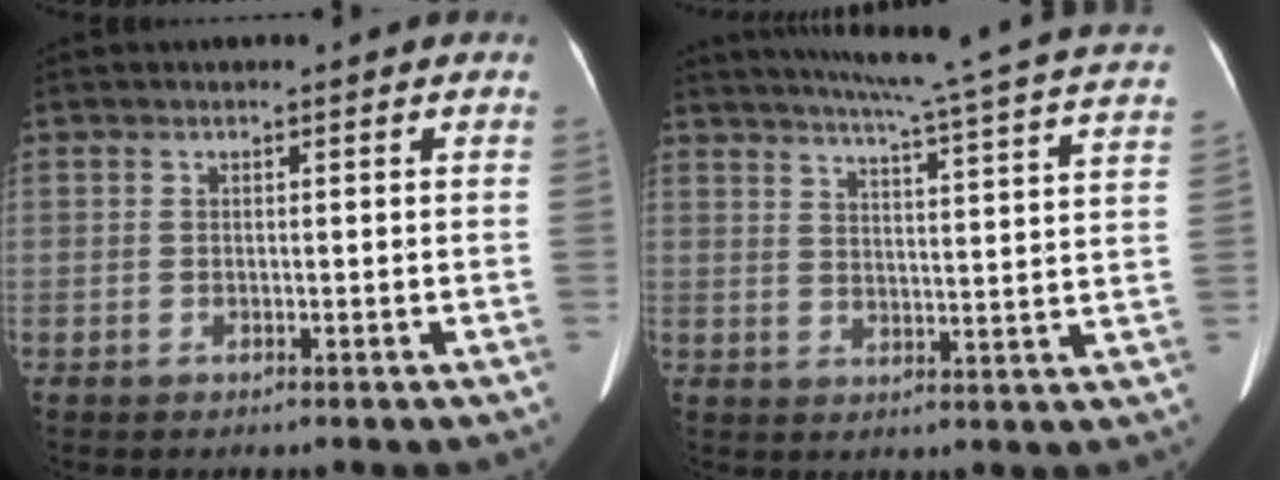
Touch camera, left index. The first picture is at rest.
{"total": 24.2, "force": [21.3, -0.5, 11.4], "torque": [-0.178, -0.042, 0.257]}